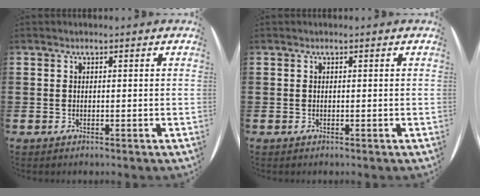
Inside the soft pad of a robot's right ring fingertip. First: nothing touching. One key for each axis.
{"total": 0.0}